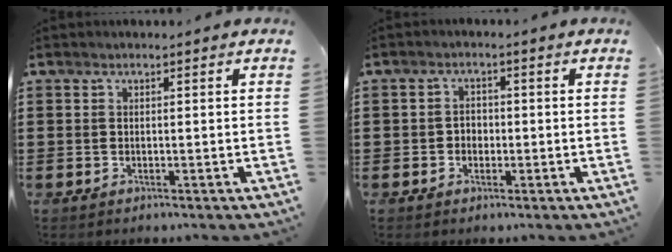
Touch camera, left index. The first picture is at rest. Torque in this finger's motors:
{"motor_torque": [0.05, 0.04, 0.03, 0.00]}